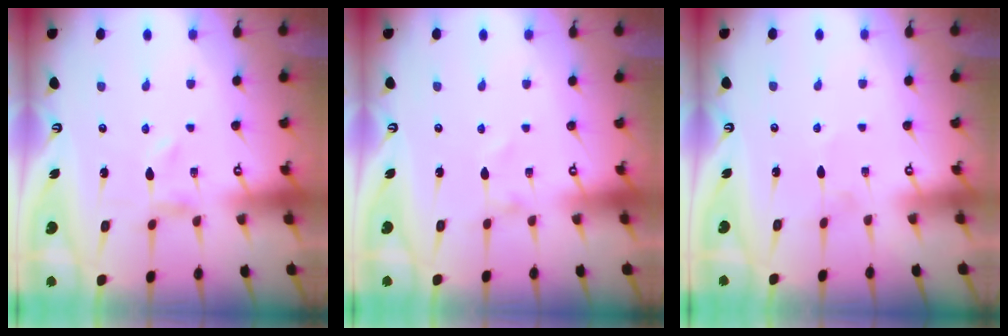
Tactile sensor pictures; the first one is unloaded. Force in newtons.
{"total": 1.0, "press": 1.0, "slide": 0.1}
{"total": 0.5, "press": 0.5, "slide": 0.1}